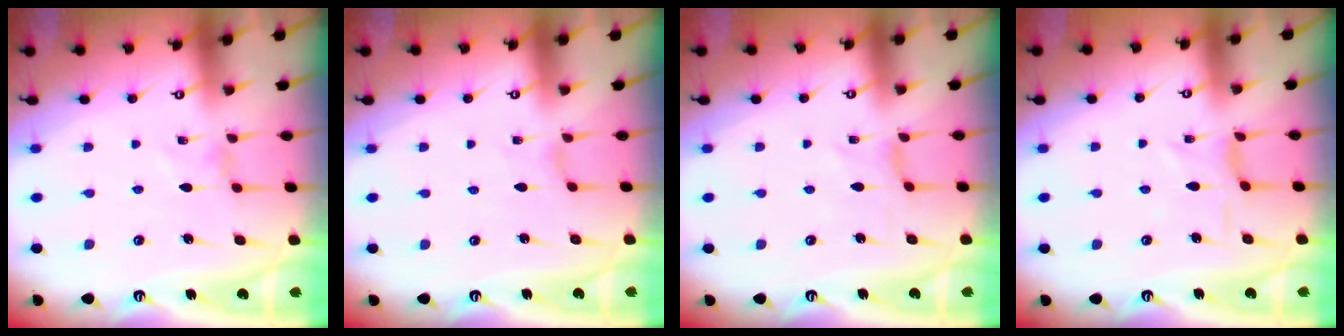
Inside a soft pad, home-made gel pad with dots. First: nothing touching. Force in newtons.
{"total": 0.6, "press": 0.6, "slide": 0.2}
{"total": 0.0}
{"total": 2.1, "press": 2.1, "slide": 0.5}